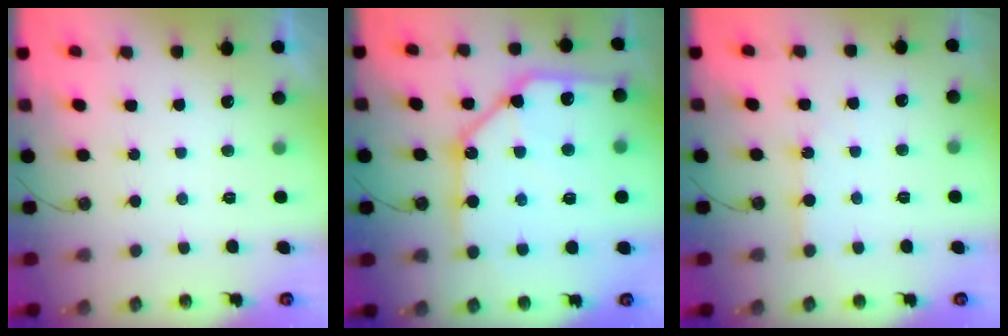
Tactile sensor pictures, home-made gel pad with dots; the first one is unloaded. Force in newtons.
{"total": 22.6, "press": 22.5, "slide": 2.6}
{"total": 3.9, "press": 3.8, "slide": 0.6}